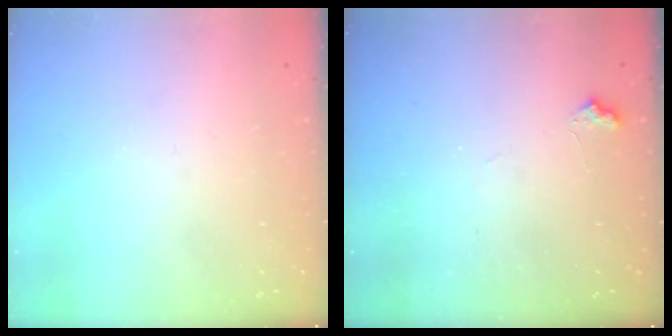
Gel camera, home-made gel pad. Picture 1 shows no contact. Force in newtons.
{"total": 5.3, "press": 5.3, "slide": 0.6}